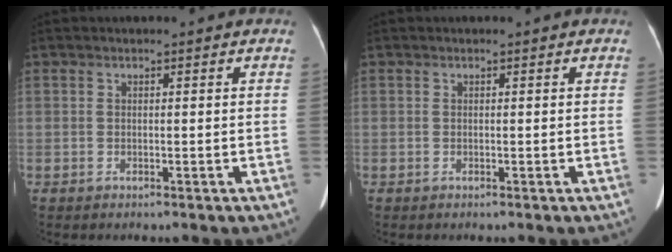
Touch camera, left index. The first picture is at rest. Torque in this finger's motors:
{"motor_torque": [0.02, 0.05, 0.00, 0.00]}